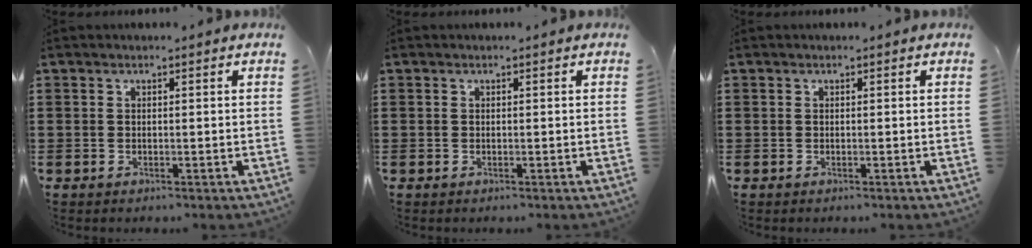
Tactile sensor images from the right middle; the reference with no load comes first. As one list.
[{"total": 0.0}, {"total": 0.0}]